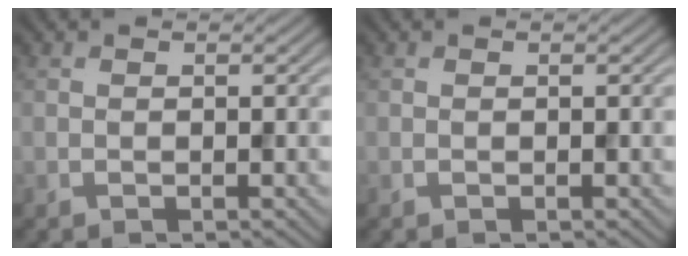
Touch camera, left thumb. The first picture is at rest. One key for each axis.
{"total": 0.0}